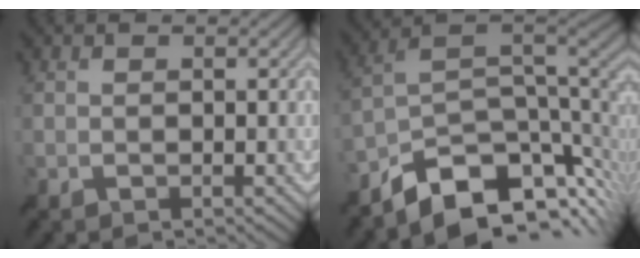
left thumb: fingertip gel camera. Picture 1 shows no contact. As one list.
[{"total": 11.6, "force": [-6.7, 6.0, 7.3], "torque": [-0.146, -0.023, -0.097]}]